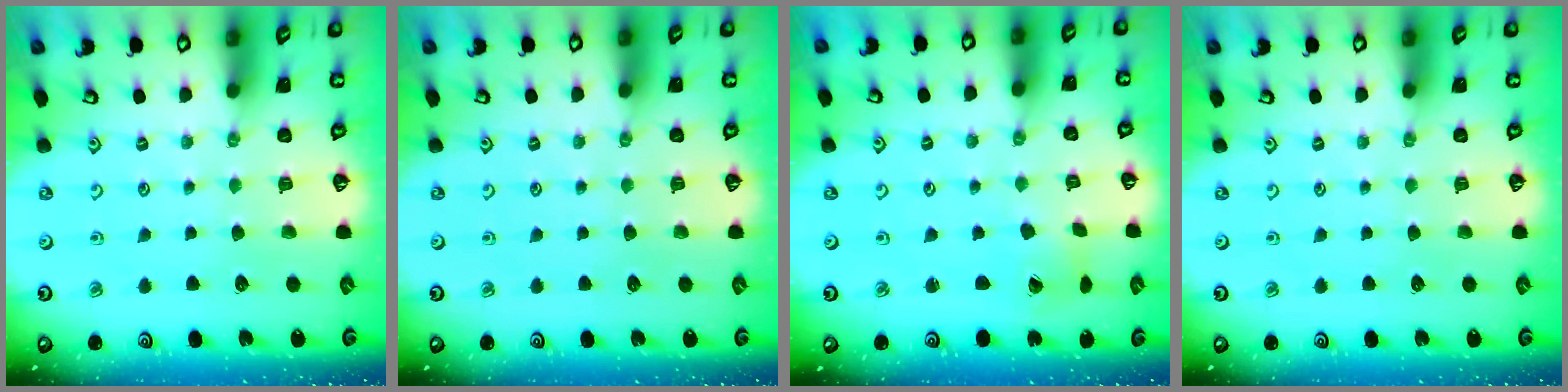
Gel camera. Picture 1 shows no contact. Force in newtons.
{"total": 0.0}
{"total": 2.0, "press": 2.0, "slide": 0.3}
{"total": 0.0}